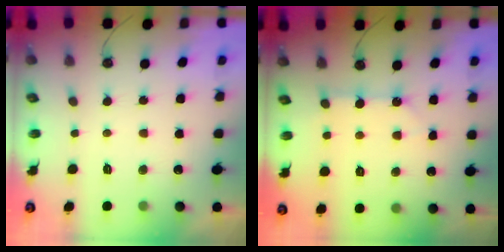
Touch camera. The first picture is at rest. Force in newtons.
{"total": 2.8, "press": 2.8, "slide": 0.3}